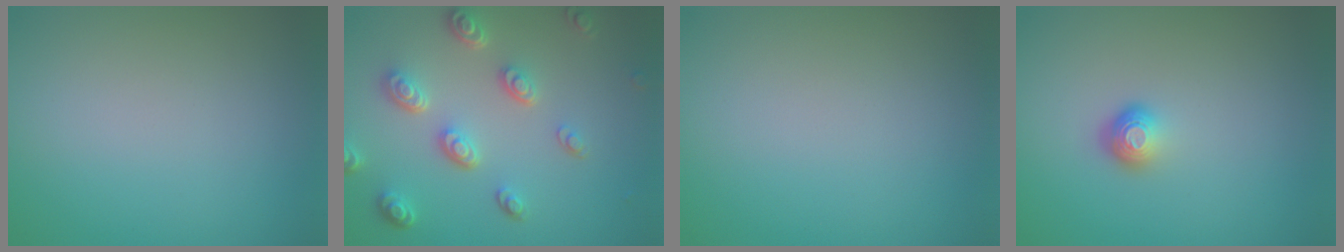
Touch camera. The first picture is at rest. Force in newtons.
{"total": 4.8, "press": 3.7, "slide": 3.0}
{"total": 0.0}
{"total": 1.7, "press": 1.2, "slide": 1.3}